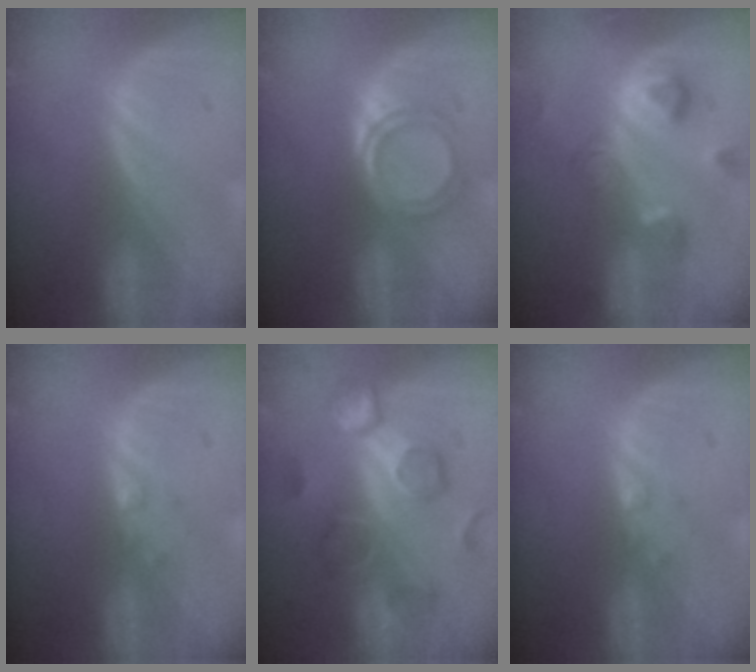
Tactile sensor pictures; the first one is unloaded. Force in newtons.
{"total": 4.7, "press": 4.6, "slide": 0.7}
{"total": 7.3, "press": 6.9, "slide": 2.5}
{"total": 0.9, "press": 0.9, "slide": 0.1}
{"total": 9.9, "press": 9.4, "slide": 3.1}
{"total": 0.9, "press": 0.9, "slide": 0.1}